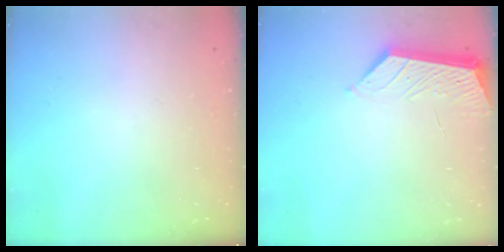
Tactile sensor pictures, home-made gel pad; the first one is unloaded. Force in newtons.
{"total": 4.1, "press": 4.1, "slide": 0.5}